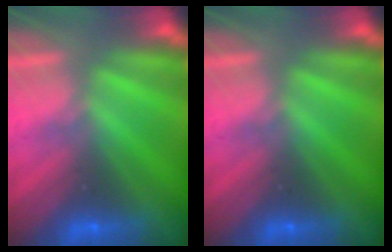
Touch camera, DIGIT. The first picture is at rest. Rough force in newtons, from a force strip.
{"total": 0.0}